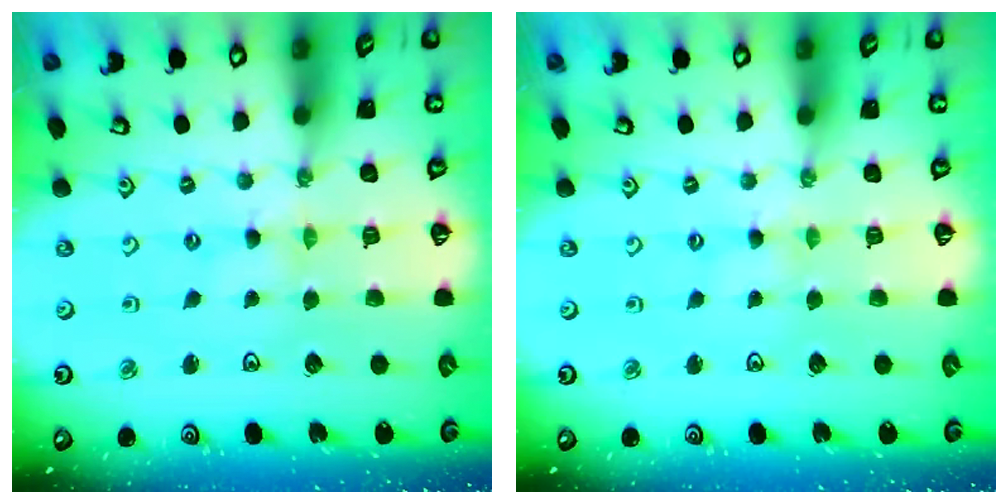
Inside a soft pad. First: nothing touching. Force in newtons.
{"total": 1.5, "press": 1.5, "slide": 0.2}